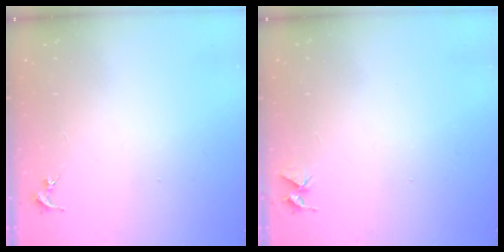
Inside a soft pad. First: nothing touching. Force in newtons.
{"total": 4.0, "press": 4.0, "slide": 0.3}